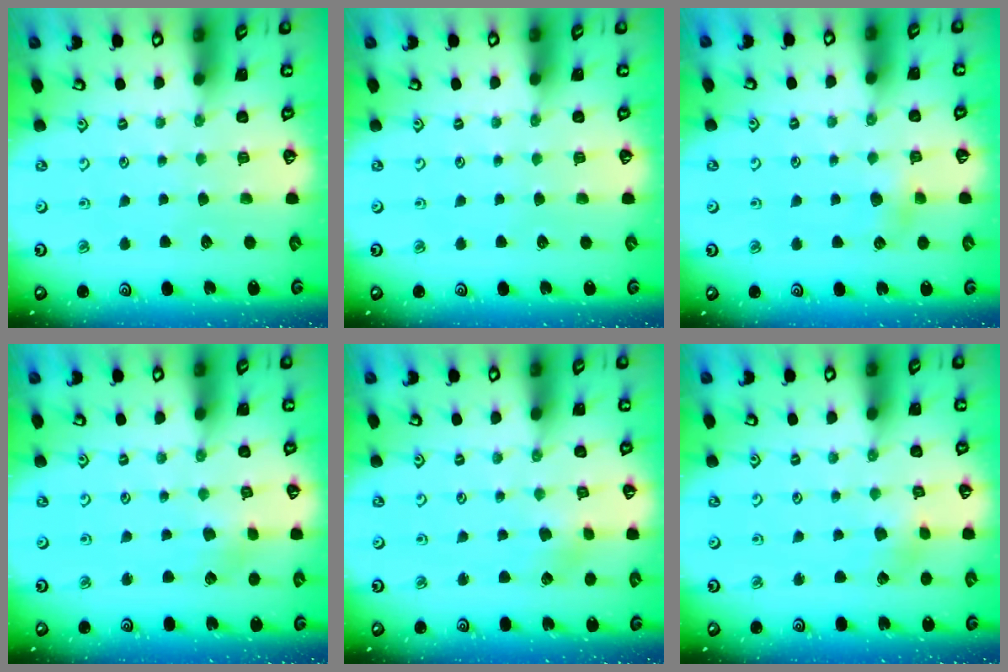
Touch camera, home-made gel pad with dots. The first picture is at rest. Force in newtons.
{"total": 0.0}
{"total": 3.8, "press": 3.7, "slide": 0.8}
{"total": 2.1, "press": 2.1, "slide": 0.3}
{"total": 2.7, "press": 2.6, "slide": 0.4}
{"total": 2.5, "press": 2.5, "slide": 0.2}